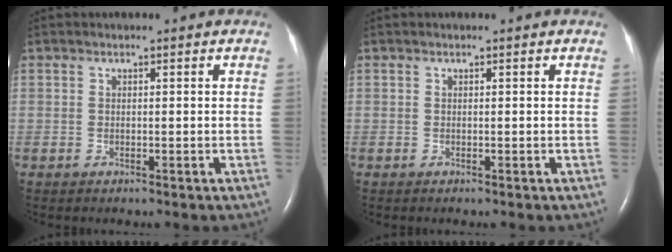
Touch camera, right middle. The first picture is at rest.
{"total": 0.0}